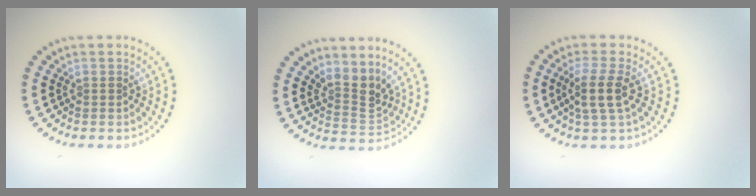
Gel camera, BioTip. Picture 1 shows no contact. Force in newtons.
{"total": 2.9, "press": 2.1, "slide": 2.0}
{"total": 2.9, "press": 2.4, "slide": 1.6}